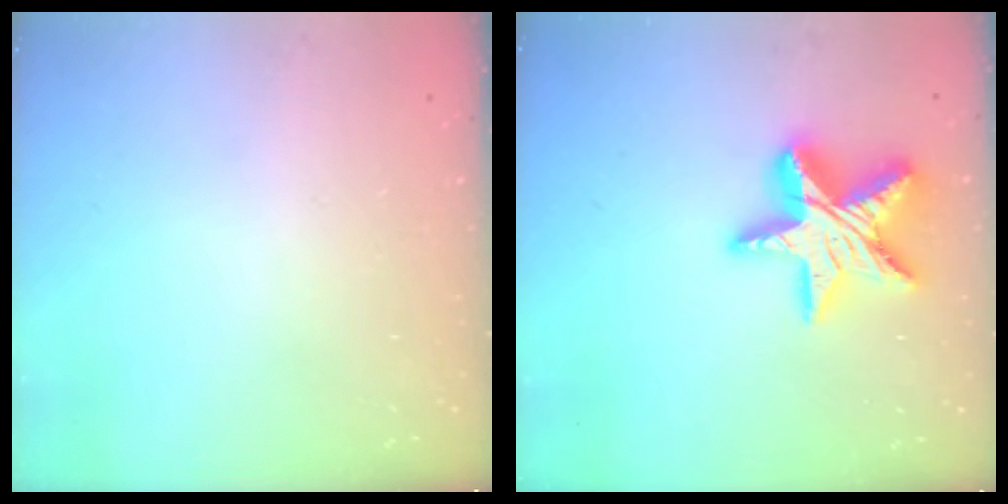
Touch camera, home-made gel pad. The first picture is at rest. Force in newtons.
{"total": 17.6, "press": 17.5, "slide": 1.6}